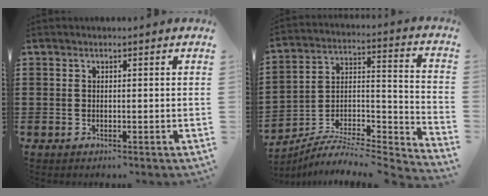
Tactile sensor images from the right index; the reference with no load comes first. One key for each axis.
{"total": 5.6, "fx": -4.9, "fy": 1.6, "fz": 2.3, "tx": -0.043, "ty": -0.007, "tz": -0.099}